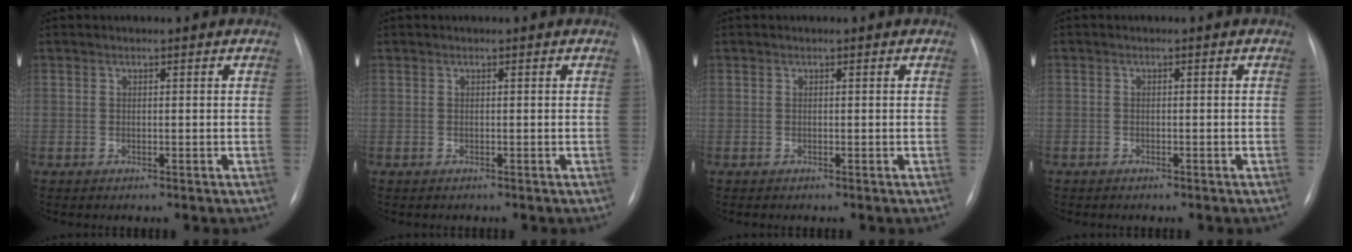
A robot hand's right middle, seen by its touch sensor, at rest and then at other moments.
{"total": 0.0}
{"total": 0.0}
{"total": 1.0, "force": [-0.8, 0.6, 0.3], "torque": [-0.006, 0.003, -0.011]}